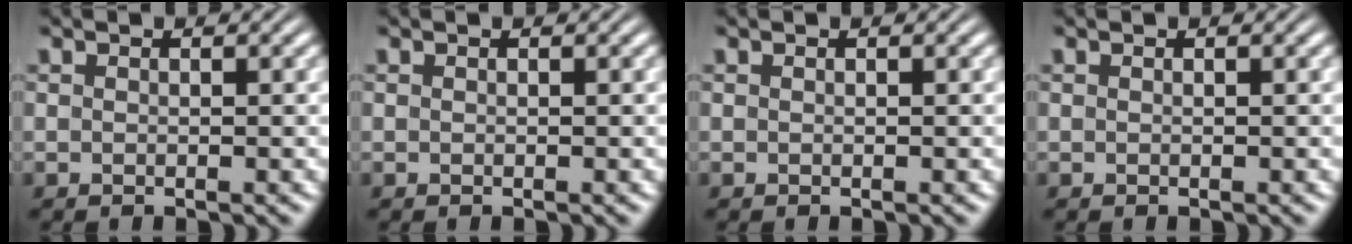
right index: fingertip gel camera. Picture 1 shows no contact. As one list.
[{"total": 0.0}, {"total": 0.0}, {"total": 0.0}]